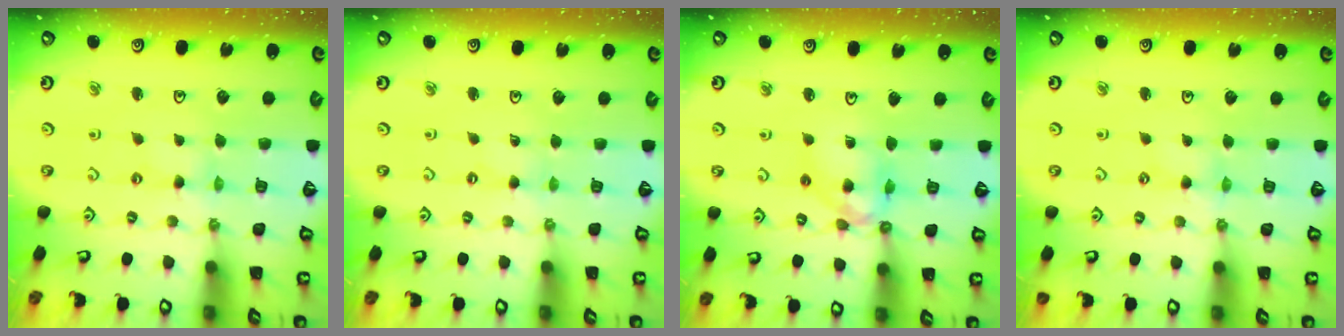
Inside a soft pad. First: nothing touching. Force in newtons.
{"total": 0.0}
{"total": 10.9, "press": 10.8, "slide": 1.2}
{"total": 1.1, "press": 1.0, "slide": 0.2}